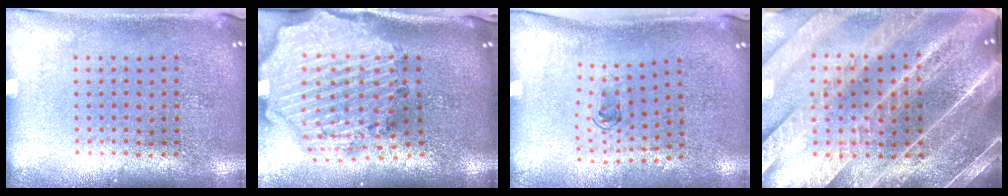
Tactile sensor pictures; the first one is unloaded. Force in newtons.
{"total": 3.8, "press": 3.2, "slide": 2.1}
{"total": 0.6, "press": 0.3, "slide": 0.5}
{"total": 5.2, "press": 4.4, "slide": 2.7}